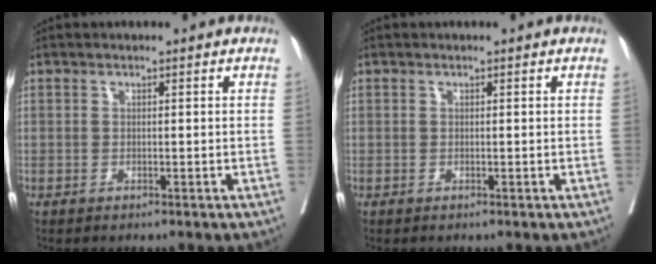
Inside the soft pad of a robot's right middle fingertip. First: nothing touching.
{"total": 0.0}